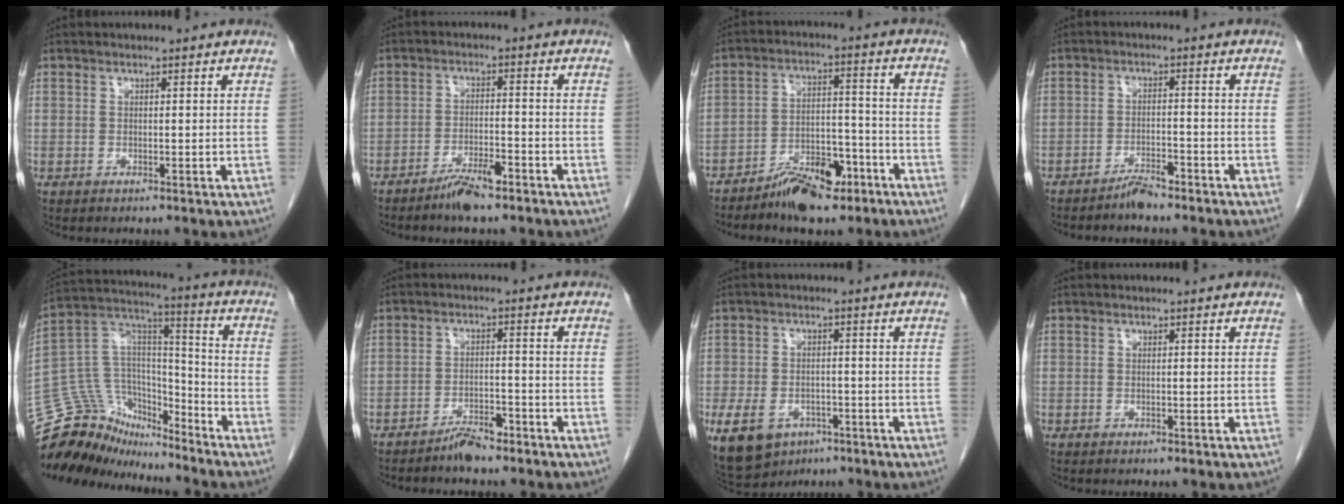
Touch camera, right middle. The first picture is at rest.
{"total": 4.6, "force": [-3.6, 0.7, 2.9], "torque": [-0.052, -0.002, -0.064]}
{"total": 8.7, "force": [-6.3, 3.4, 4.9], "torque": [-0.081, 0.010, -0.108]}
{"total": 2.9, "force": [-2.7, 0.2, 1.1], "torque": [-0.019, -0.003, -0.048]}
{"total": 18.4, "force": [-16.9, 6.2, 4.0], "torque": [-0.078, 0.059, -0.296]}
{"total": 3.7, "force": [-3.2, 0.8, 1.6], "torque": [-0.027, 0.000, -0.056]}
{"total": 15.8, "force": [-7.7, 11.6, 7.5], "torque": [-0.208, -0.002, -0.110]}
{"total": 0.0}